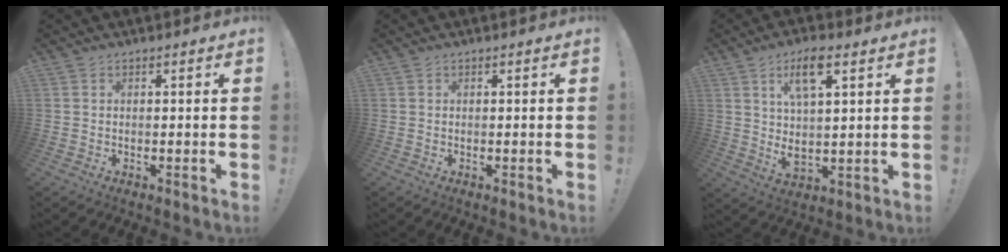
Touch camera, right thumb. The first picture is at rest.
{"total": 0.0}
{"total": 10.9, "force": [5.0, 3.6, 9.0], "torque": [-0.151, -0.013, 0.086]}